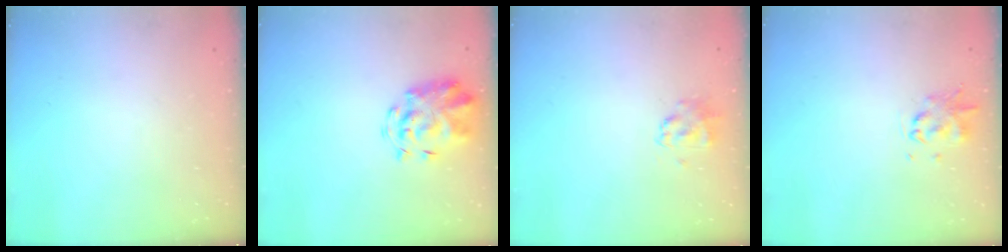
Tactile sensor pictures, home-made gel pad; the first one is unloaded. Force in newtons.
{"total": 3.6, "press": 3.3, "slide": 1.2}
{"total": 1.5, "press": 1.3, "slide": 0.6}
{"total": 1.9, "press": 1.9, "slide": 0.4}